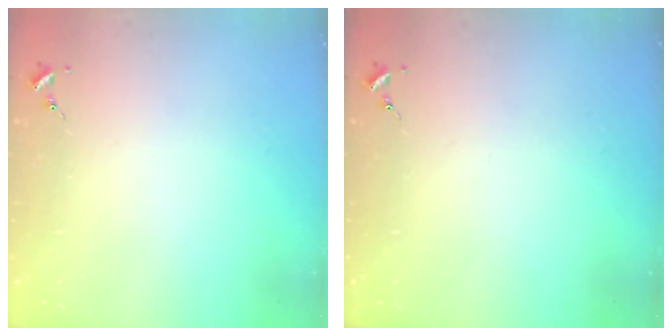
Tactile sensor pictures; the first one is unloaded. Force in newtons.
{"total": 0.0}